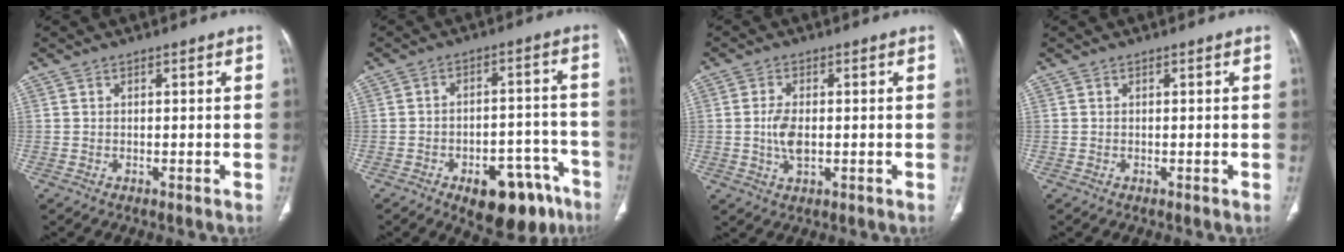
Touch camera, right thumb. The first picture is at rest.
{"total": 15.2, "force": [-9.1, 7.6, 9.6], "torque": [-0.085, 0.066, -0.118]}
{"total": 4.5, "force": [-0.2, 2.4, 3.9], "torque": [-0.079, -0.001, -0.002]}
{"total": 0.0}